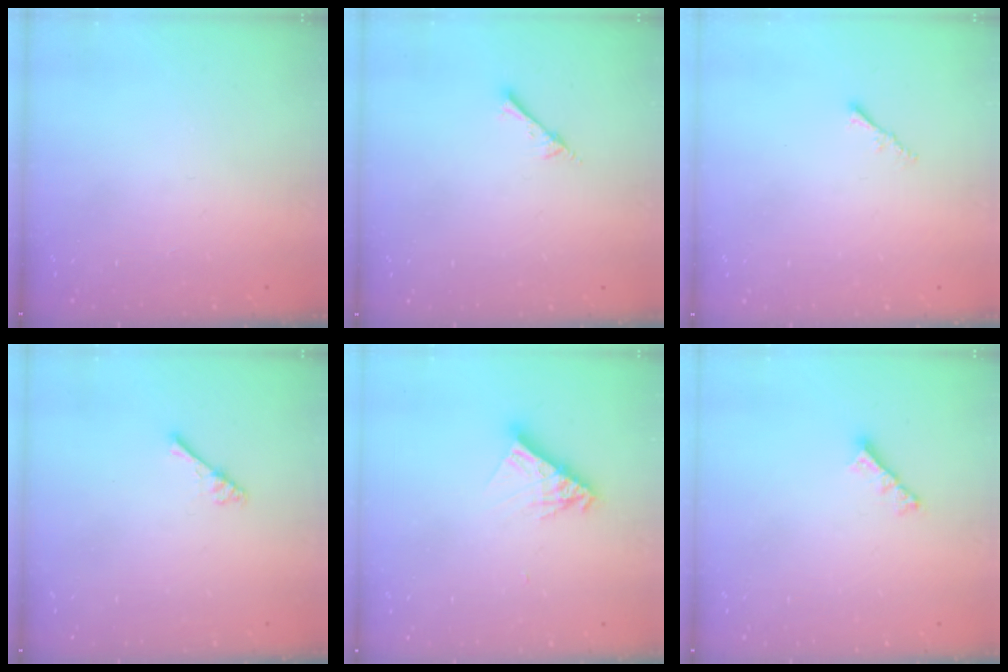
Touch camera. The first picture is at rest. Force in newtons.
{"total": 2.6, "press": 2.6, "slide": 0.3}
{"total": 1.2, "press": 1.1, "slide": 0.4}
{"total": 2.4, "press": 2.4, "slide": 0.4}
{"total": 10.2, "press": 10.2, "slide": 0.9}
{"total": 3.8, "press": 3.8, "slide": 0.2}